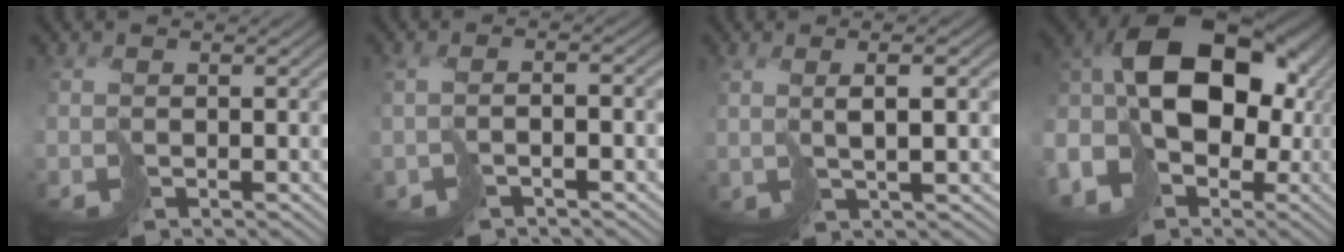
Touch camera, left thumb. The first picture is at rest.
{"total": 2.2, "force": [-1.2, 0.4, 1.8], "torque": [-0.043, -0.002, -0.020]}
{"total": 4.7, "force": [2.3, 0.2, 4.1], "torque": [-0.075, 0.011, 0.046]}
{"total": 16.9, "force": [-2.2, 12.0, 11.7], "torque": [-0.245, -0.016, -0.034]}